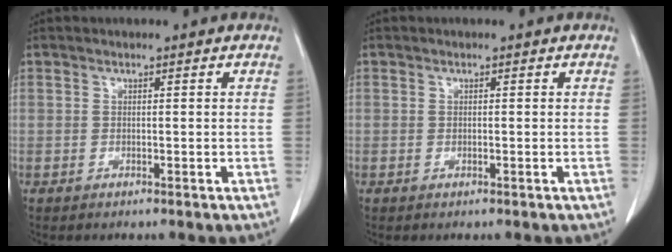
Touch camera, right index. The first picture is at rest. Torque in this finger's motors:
{"motor_torque": [0.08, 0.02, -0.05, -0.01]}